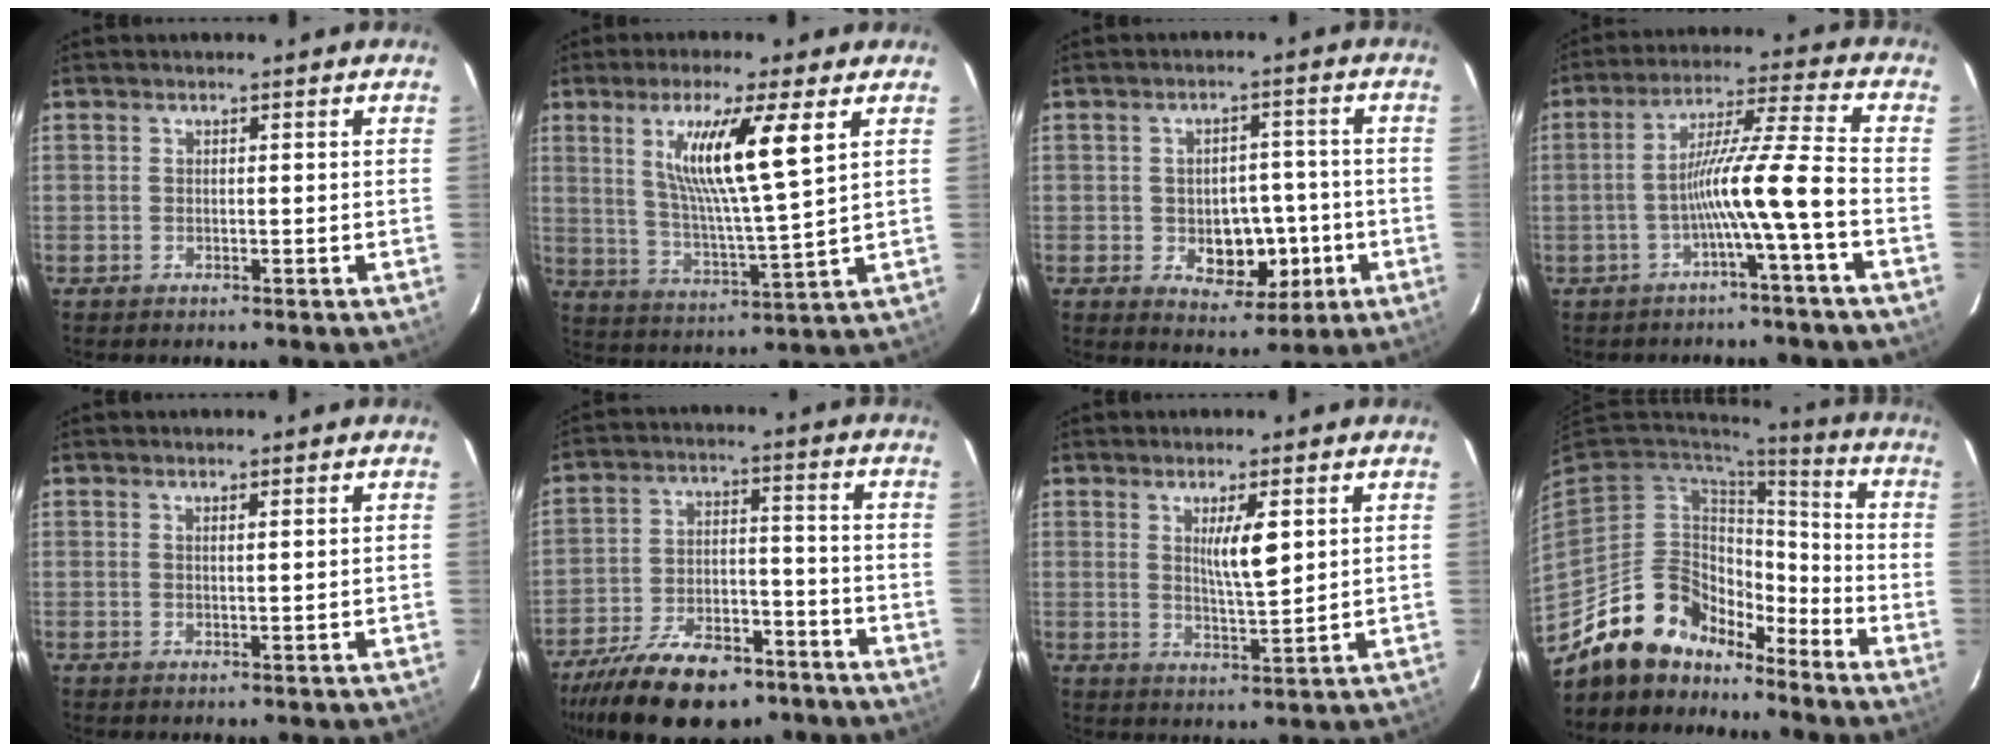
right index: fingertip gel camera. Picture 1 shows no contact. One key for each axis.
{"total": 12.6, "fx": 4.7, "fy": -0.2, "fz": 11.7, "tx": -0.221, "ty": -0.008, "tz": 0.086}
{"total": 8.1, "fx": -2.1, "fy": 5.1, "fz": 5.9, "tx": -0.076, "ty": 0.011, "tz": -0.020}
{"total": 9.6, "fx": -3.2, "fy": -1.7, "fz": 8.9, "tx": -0.156, "ty": 0.021, "tz": -0.055}
{"total": 0.9, "fx": 0.6, "fy": -0.1, "fz": 0.7, "tx": -0.017, "ty": 0.001, "tz": 0.011}
{"total": 16.0, "fx": -11.9, "fy": 6.1, "fz": 8.8, "tx": -0.159, "ty": 0.002, "tz": -0.201}
{"total": 5.4, "fx": 1.8, "fy": 0.7, "fz": 5.1, "tx": -0.089, "ty": -0.008, "tz": 0.035}
{"total": 15.6, "fx": -13.2, "fy": 6.9, "fz": 4.8, "tx": -0.082, "ty": 0.046, "tz": -0.236}